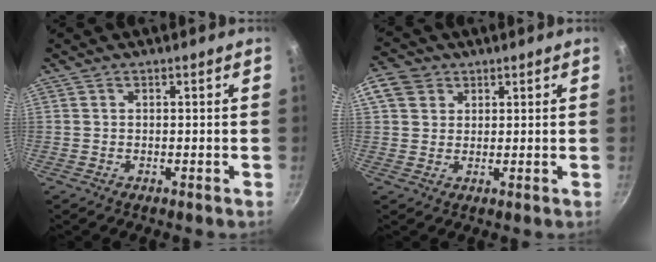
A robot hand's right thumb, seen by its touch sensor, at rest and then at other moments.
{"total": 5.8, "force": [2.4, 4.7, 2.4], "torque": [-0.027, 0.001, 0.035]}